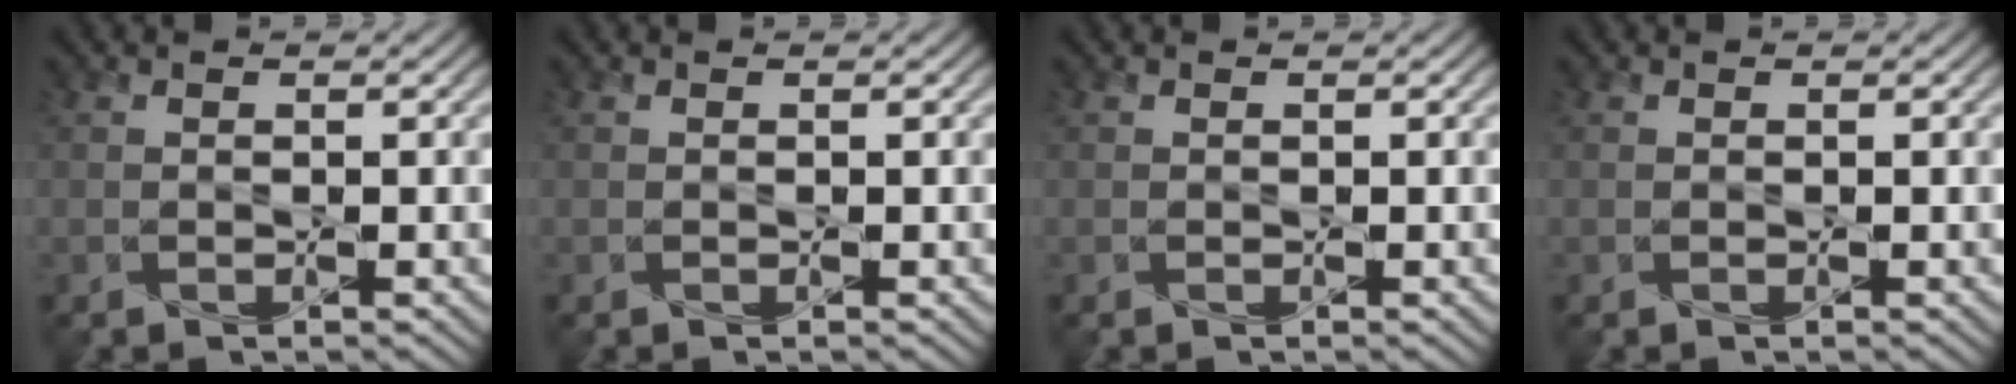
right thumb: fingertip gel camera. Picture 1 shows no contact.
{"total": 0.0}
{"total": 0.0}
{"total": 0.0}